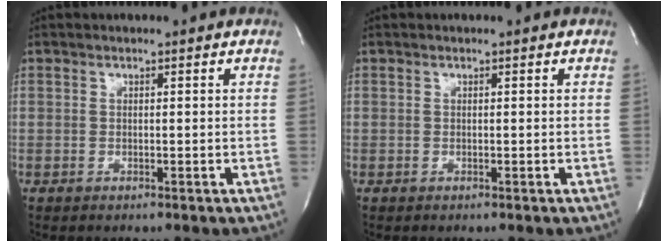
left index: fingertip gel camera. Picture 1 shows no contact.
{"total": 0.0}